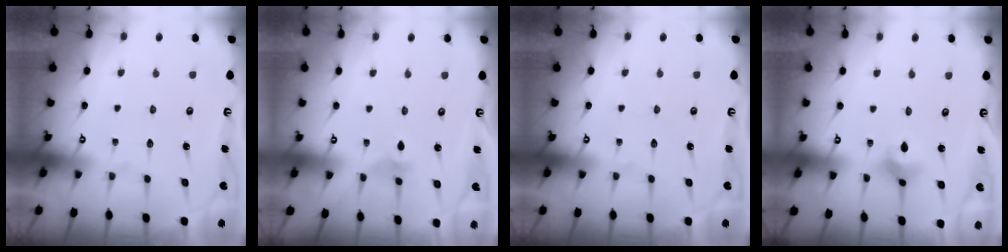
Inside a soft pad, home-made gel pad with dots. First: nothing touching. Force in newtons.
{"total": 2.2, "press": 2.1, "slide": 0.6}
{"total": 0.0}
{"total": 3.5, "press": 3.4, "slide": 0.6}